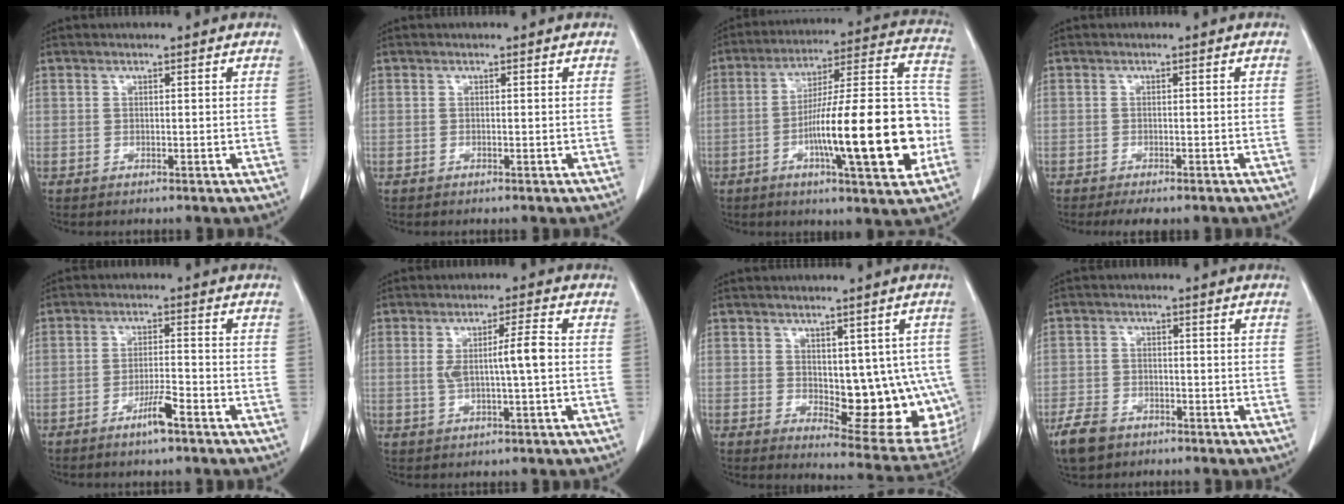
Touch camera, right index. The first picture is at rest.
{"total": 0.0}
{"total": 22.0, "force": [-5.6, 3.1, 21.1], "torque": [-0.297, 0.019, -0.082]}
{"total": 4.0, "force": [-3.2, 1.2, 2.2], "torque": [-0.025, -0.008, -0.039]}
{"total": 4.2, "force": [-2.7, 0.1, 3.2], "torque": [-0.061, -0.002, -0.051]}
{"total": 5.5, "force": [0.1, 0.1, 5.5], "torque": [-0.097, 0.004, 0.005]}
{"total": 14.5, "force": [-0.9, 6.4, 13.0], "torque": [-0.125, -0.003, 0.009]}
{"total": 5.5, "force": [-3.9, 3.1, 2.4], "torque": [-0.054, -0.003, -0.067]}